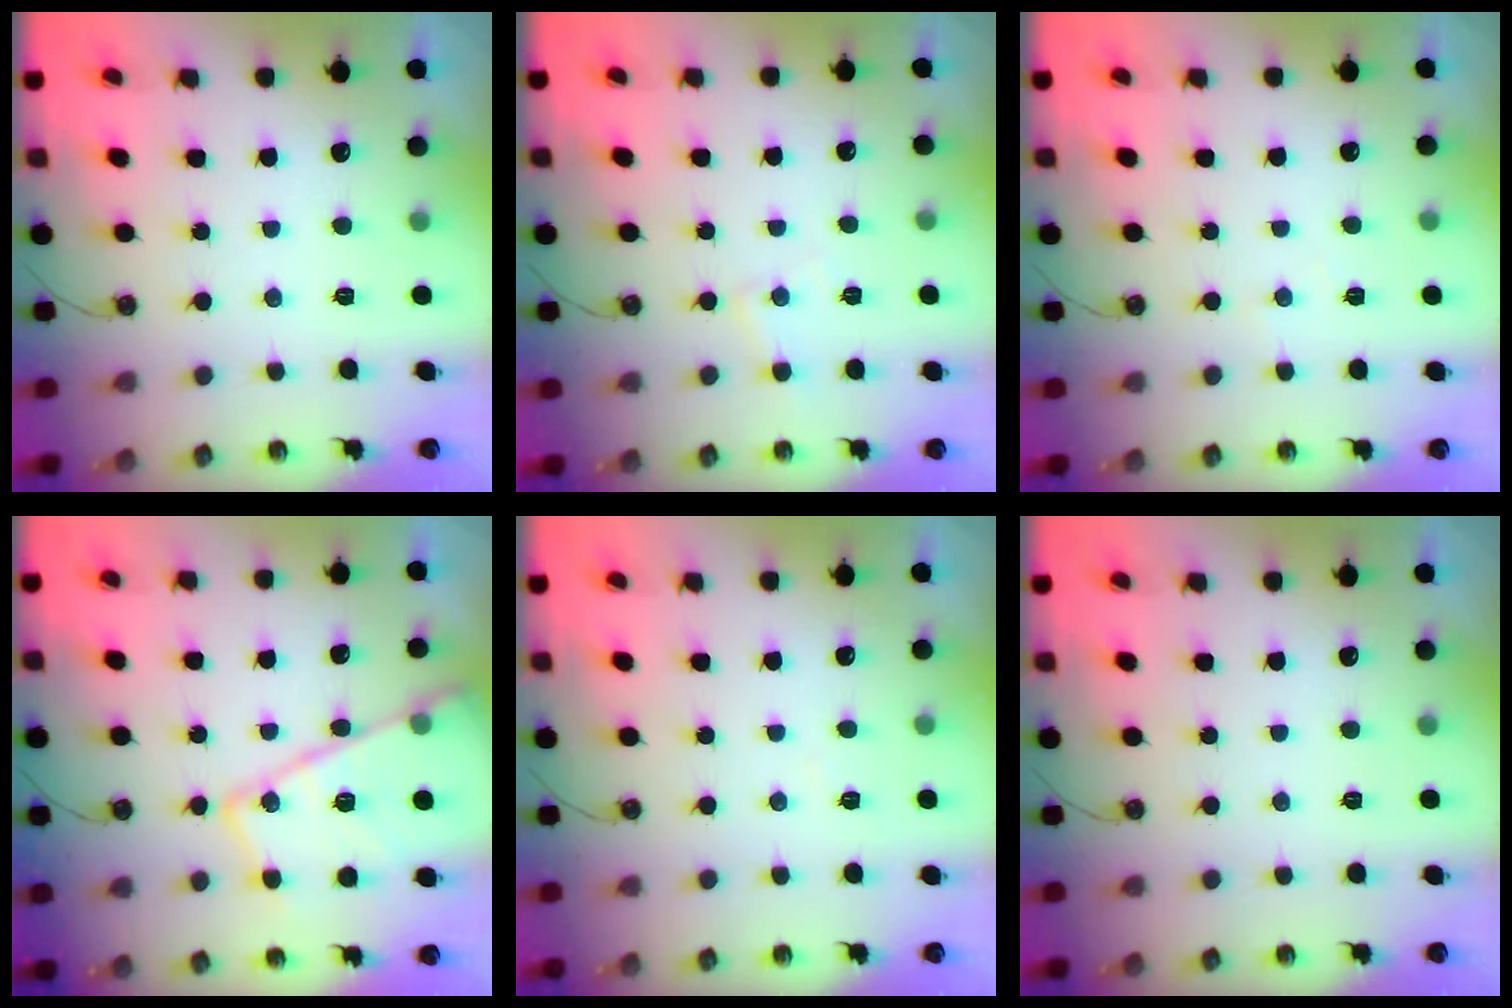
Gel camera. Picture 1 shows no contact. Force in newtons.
{"total": 5.5, "press": 5.4, "slide": 0.8}
{"total": 2.1, "press": 2.1, "slide": 0.4}
{"total": 20.5, "press": 20.4, "slide": 1.9}
{"total": 3.9, "press": 3.8, "slide": 0.6}
{"total": 0.0}